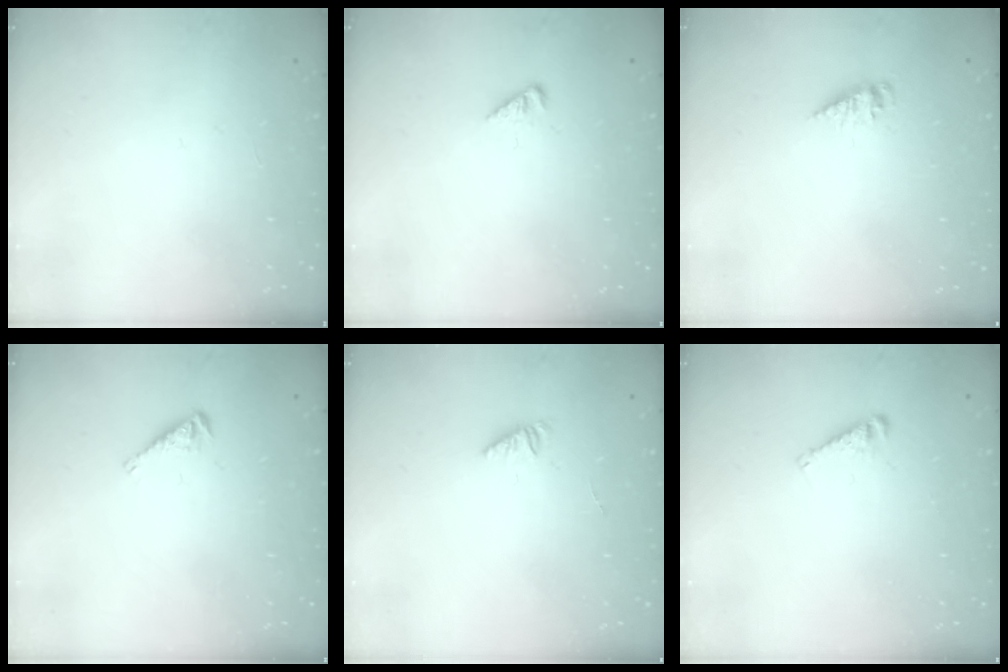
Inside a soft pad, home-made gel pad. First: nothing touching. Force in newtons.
{"total": 1.5, "press": 1.5, "slide": 0.3}
{"total": 2.1, "press": 2.1, "slide": 0.2}
{"total": 3.4, "press": 3.3, "slide": 0.6}
{"total": 1.2, "press": 1.1, "slide": 0.3}
{"total": 3.7, "press": 3.7, "slide": 0.2}